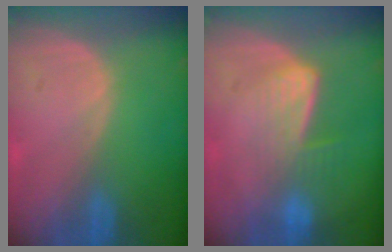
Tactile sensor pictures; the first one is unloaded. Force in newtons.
{"total": 7.2, "press": 6.0, "slide": 4.0}